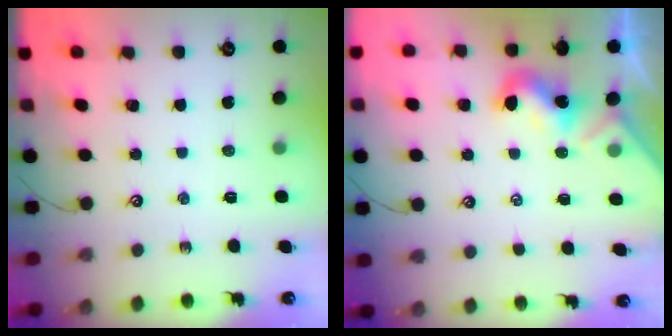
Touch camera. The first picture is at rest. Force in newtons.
{"total": 2.0, "press": 1.9, "slide": 0.4}